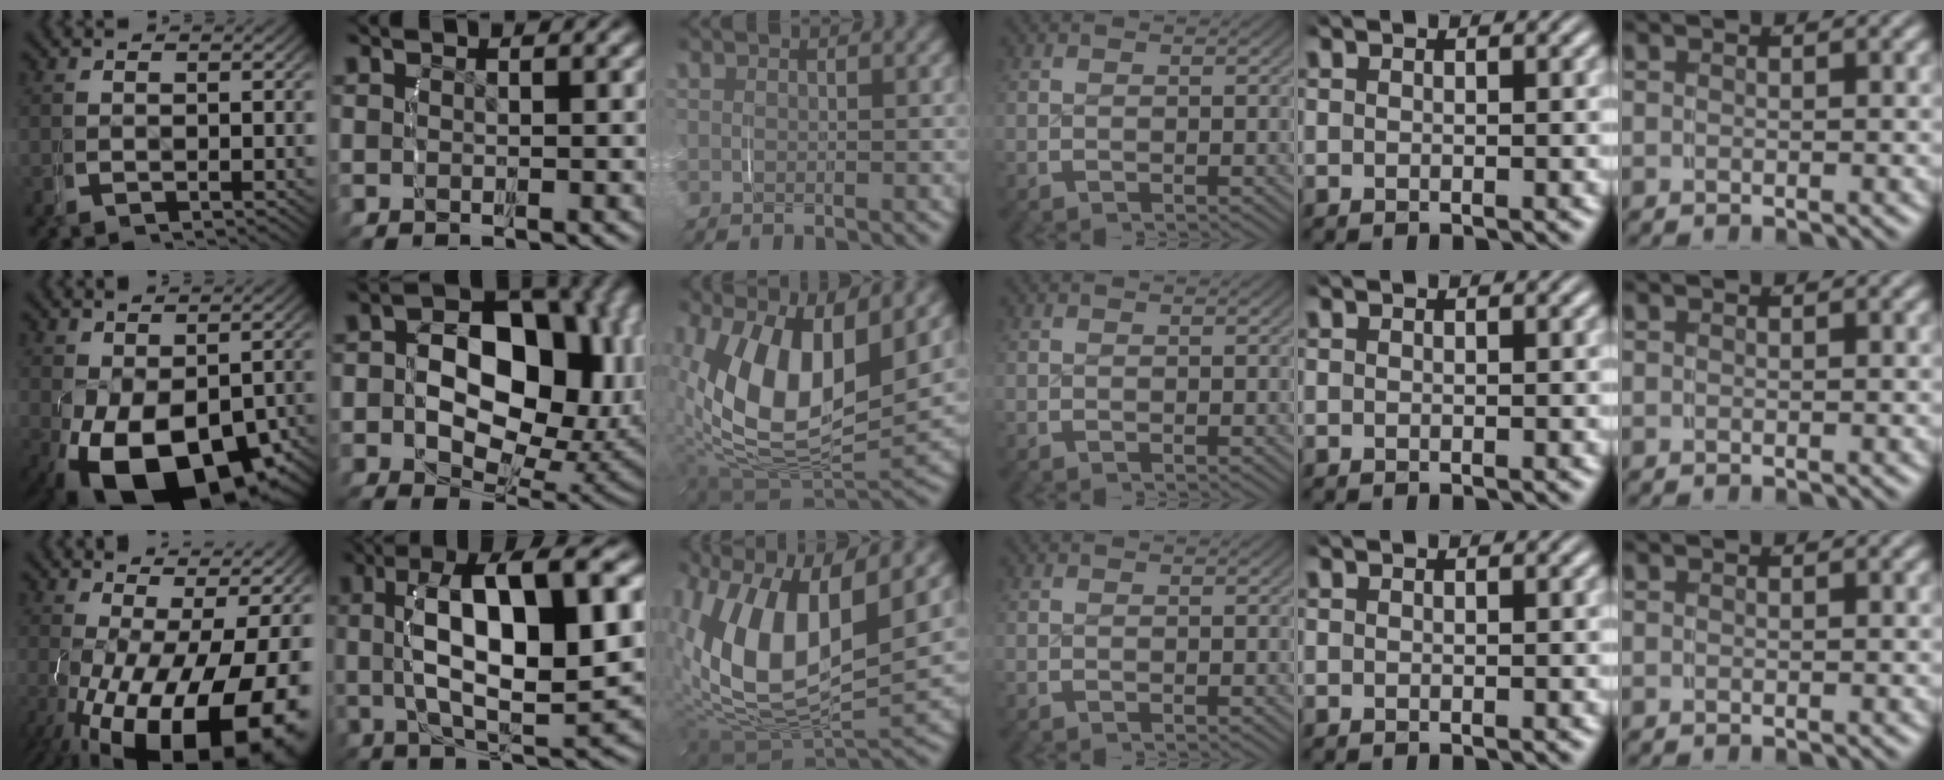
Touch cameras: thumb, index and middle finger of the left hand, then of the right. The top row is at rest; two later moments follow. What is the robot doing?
{"motion": "grasp_and_lifting", "object": "water bottle"}